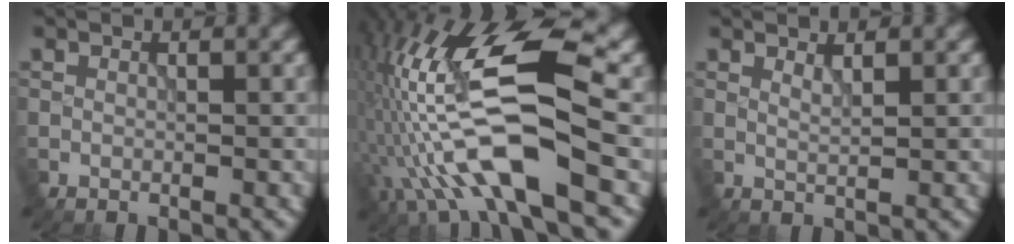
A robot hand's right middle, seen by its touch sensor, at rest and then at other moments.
{"total": 11.7, "force": [-2.0, 3.2, 11.0], "torque": [-0.209, 0.024, -0.044]}
{"total": 0.9, "force": [0.8, 0.1, 0.4], "torque": [-0.008, -0.002, 0.015]}